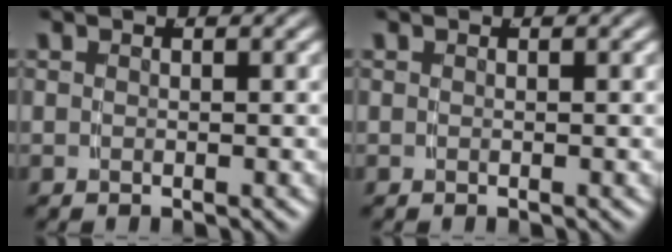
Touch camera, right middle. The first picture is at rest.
{"total": 0.0}